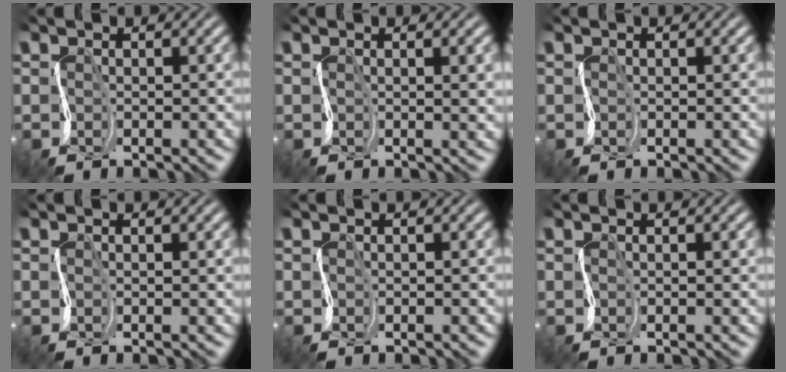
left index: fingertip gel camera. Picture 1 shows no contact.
{"total": 2.9, "force": [1.1, 1.0, 2.6], "torque": [-0.027, 0.013, 0.011]}
{"total": 0.0}
{"total": 0.5, "force": [0.5, 0.1, 0.2], "torque": [-0.003, 0.004, 0.004]}
{"total": 0.6, "force": [-0.1, 0.3, 0.5], "torque": [-0.004, 0.002, -0.002]}
{"total": 0.8, "force": [0.5, 0.2, 0.6], "torque": [-0.010, 0.002, 0.004]}